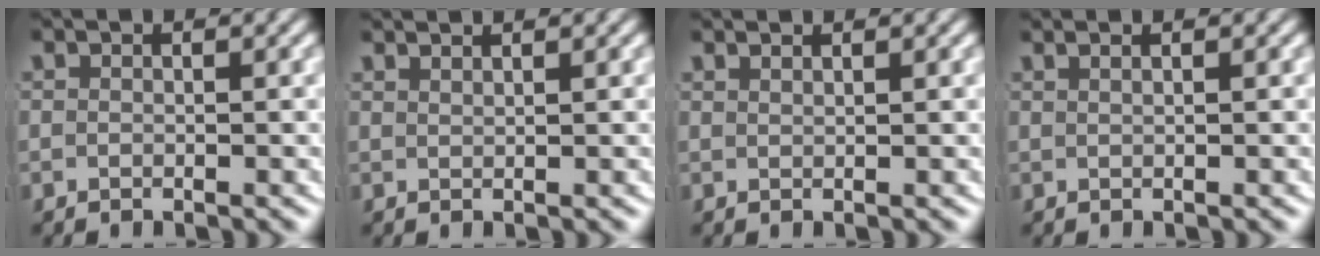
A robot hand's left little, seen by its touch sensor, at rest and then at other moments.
{"total": 1.8, "force": [1.7, -0.4, 0.4], "torque": [-0.002, 0.000, 0.033]}
{"total": 1.3, "force": [1.2, -0.4, 0.2], "torque": [0.001, -0.002, 0.025]}
{"total": 1.4, "force": [1.0, -0.2, 0.9], "torque": [-0.009, 0.006, 0.017]}